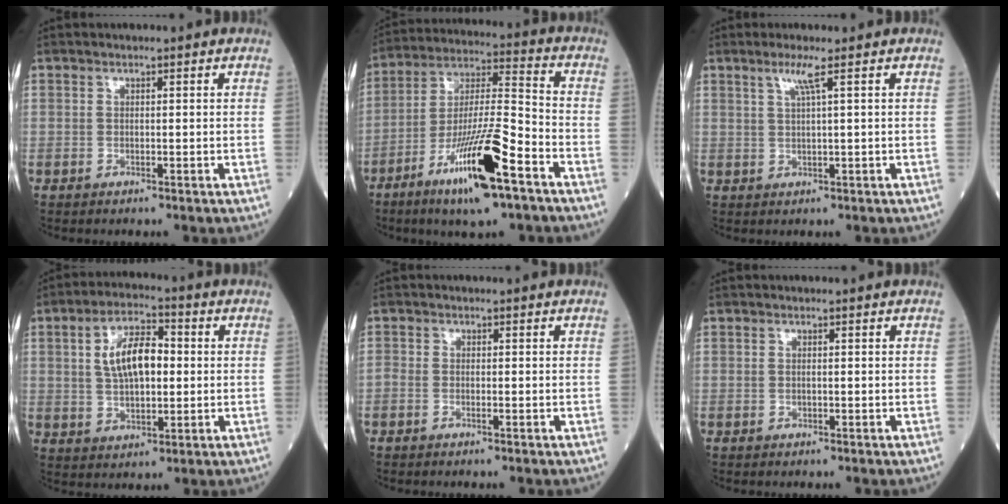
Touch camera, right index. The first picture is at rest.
{"total": 16.3, "force": [-8.7, 1.7, 13.7], "torque": [-0.268, -0.020, -0.150]}
{"total": 2.8, "force": [1.4, -0.6, 2.3], "torque": [-0.050, -0.001, 0.029]}
{"total": 9.4, "force": [1.4, 4.2, 8.3], "torque": [-0.158, 0.017, 0.025]}
{"total": 0.9, "force": [-0.5, 0.4, 0.6], "torque": [-0.016, 0.000, -0.009]}
{"total": 0.0}